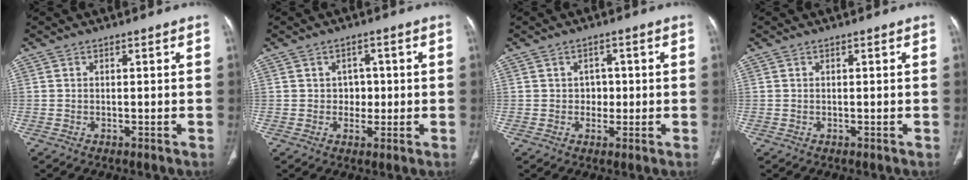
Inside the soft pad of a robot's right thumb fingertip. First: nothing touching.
{"total": 3.4, "force": [0.2, 2.9, 1.8], "torque": [0.003, 0.004, 0.000]}
{"total": 2.9, "force": [0.1, 2.5, 1.5], "torque": [0.003, 0.006, -0.001]}
{"total": 0.0}